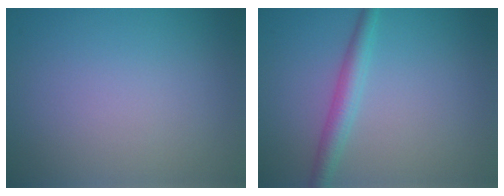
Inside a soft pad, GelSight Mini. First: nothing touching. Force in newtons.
{"total": 2.6, "press": 2.6, "slide": 0.1}